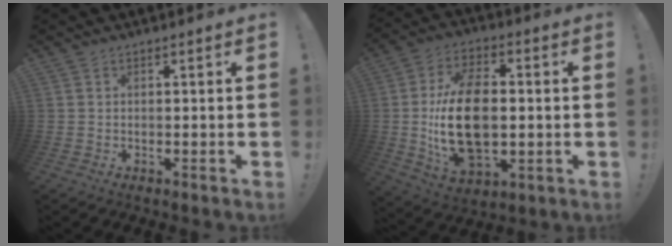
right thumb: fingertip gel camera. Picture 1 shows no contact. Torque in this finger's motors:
{"motor_torque": [2.85, 2.16, 1.75, -0.77, 0.69]}